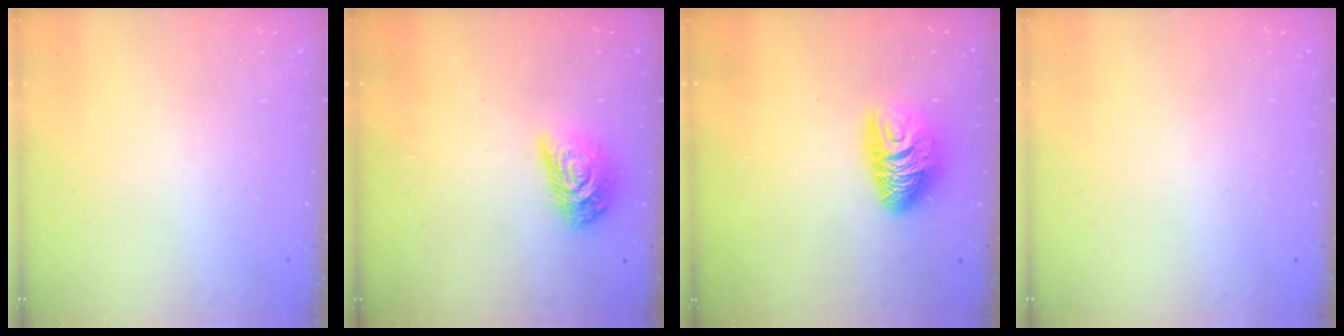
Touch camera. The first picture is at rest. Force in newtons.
{"total": 10.6, "press": 10.6, "slide": 0.4}
{"total": 9.9, "press": 9.9, "slide": 0.3}
{"total": 0.0}